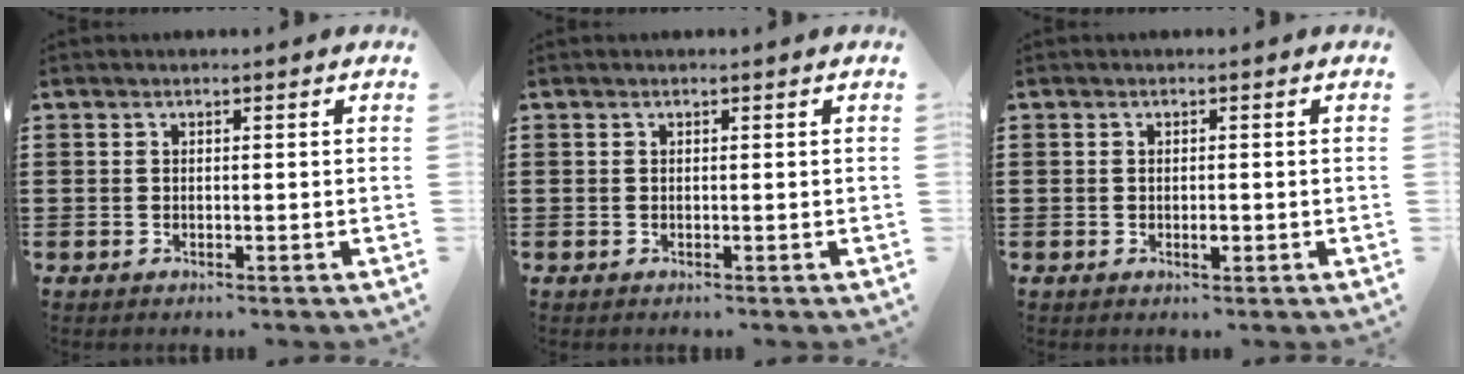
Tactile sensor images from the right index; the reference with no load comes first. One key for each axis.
{"total": 0.0}
{"total": 1.4, "fx": -0.3, "fy": 0.5, "fz": 1.3, "tx": -0.024, "ty": -0.002, "tz": -0.005}